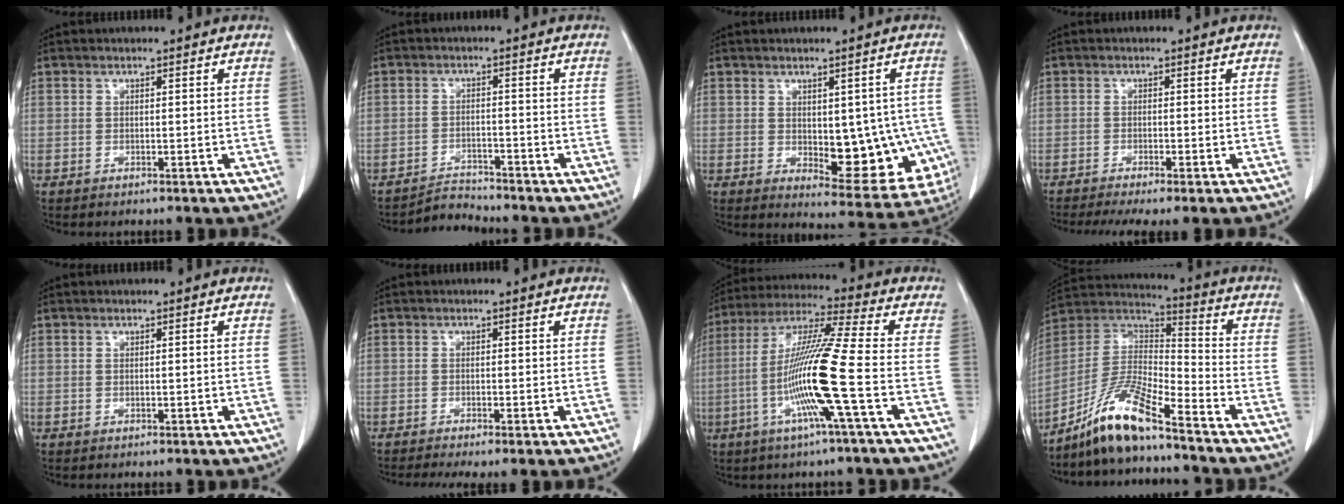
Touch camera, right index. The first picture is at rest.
{"total": 3.1, "force": [-2.9, 0.1, -1.2], "torque": [0.025, -0.005, -0.049]}
{"total": 12.4, "force": [-1.3, 5.8, 10.9], "torque": [-0.115, -0.002, 0.002]}
{"total": 5.3, "force": [-3.9, 0.4, 3.6], "torque": [-0.056, -0.009, -0.063]}
{"total": 0.0}
{"total": 3.7, "force": [-2.5, 0.5, 2.7], "torque": [-0.043, -0.009, -0.041]}
{"total": 14.4, "force": [-3.8, -1.6, 13.8], "torque": [-0.272, -0.006, -0.085]}
{"total": 12.6, "force": [-9.4, 1.2, 8.2], "torque": [-0.169, 0.005, -0.177]}